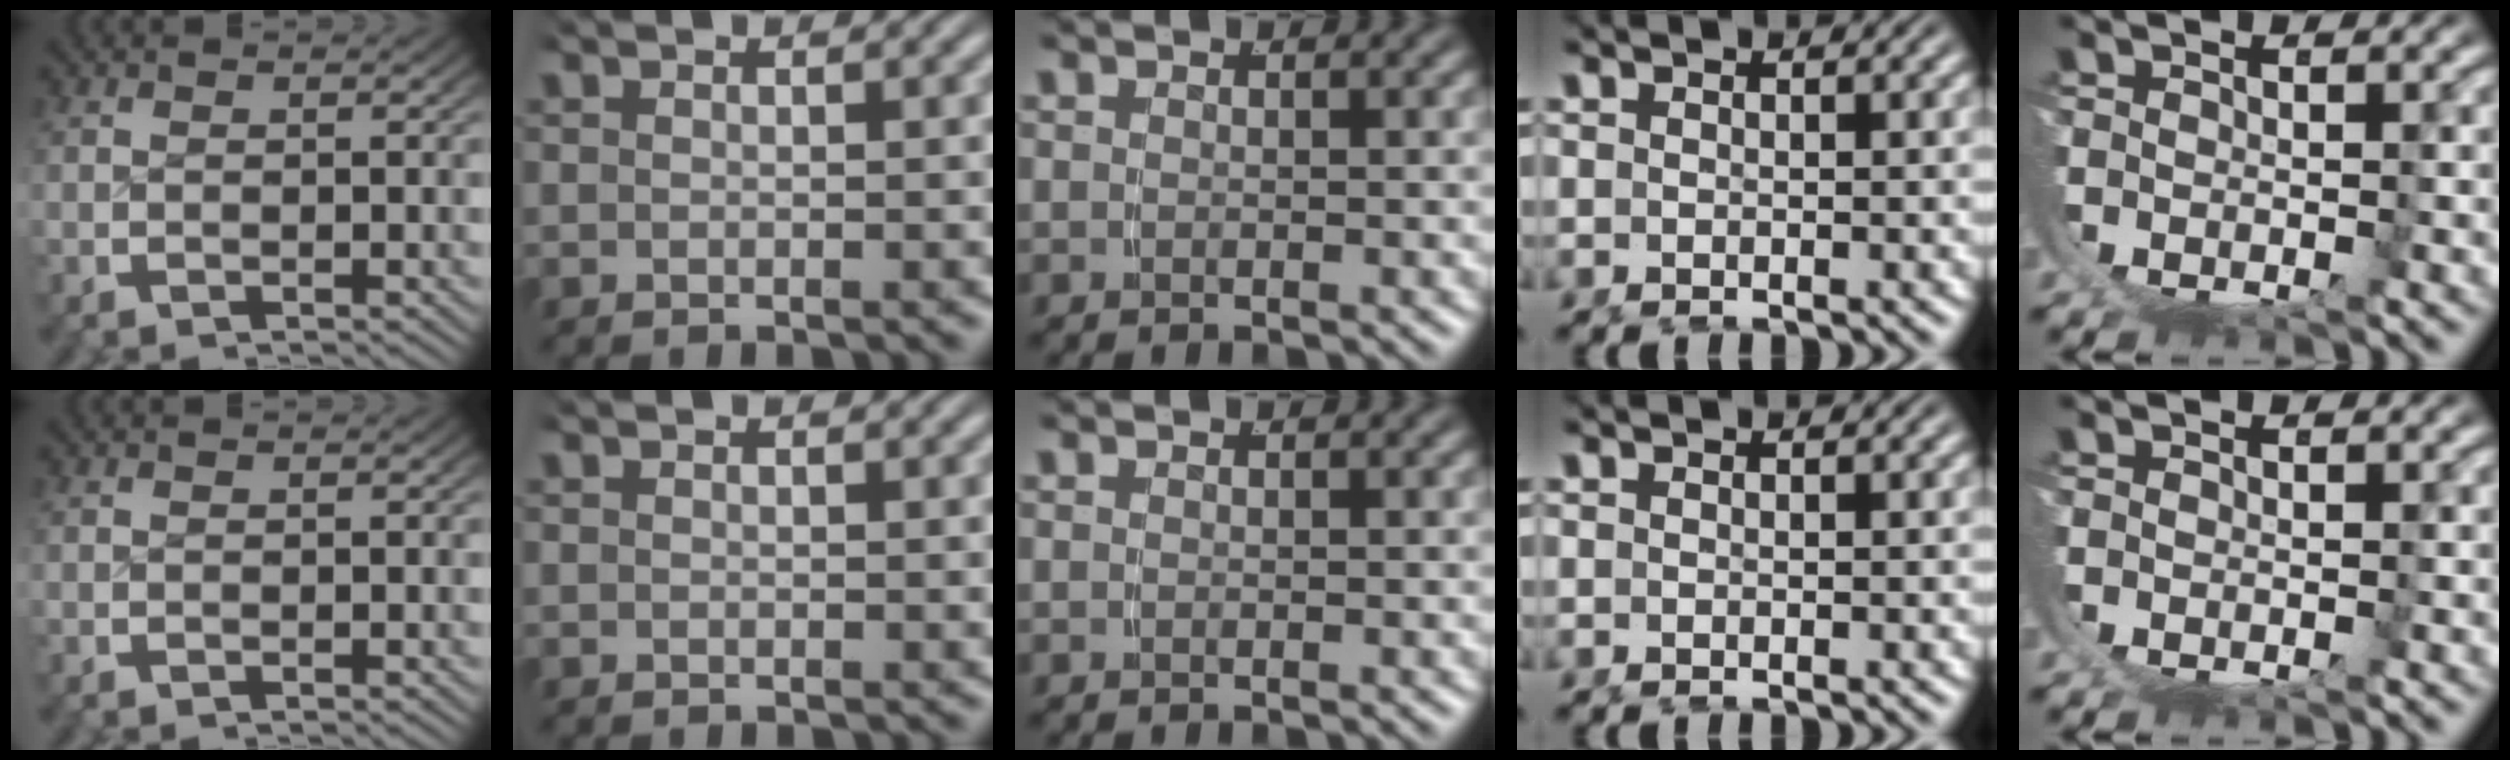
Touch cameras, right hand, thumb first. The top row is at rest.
{}